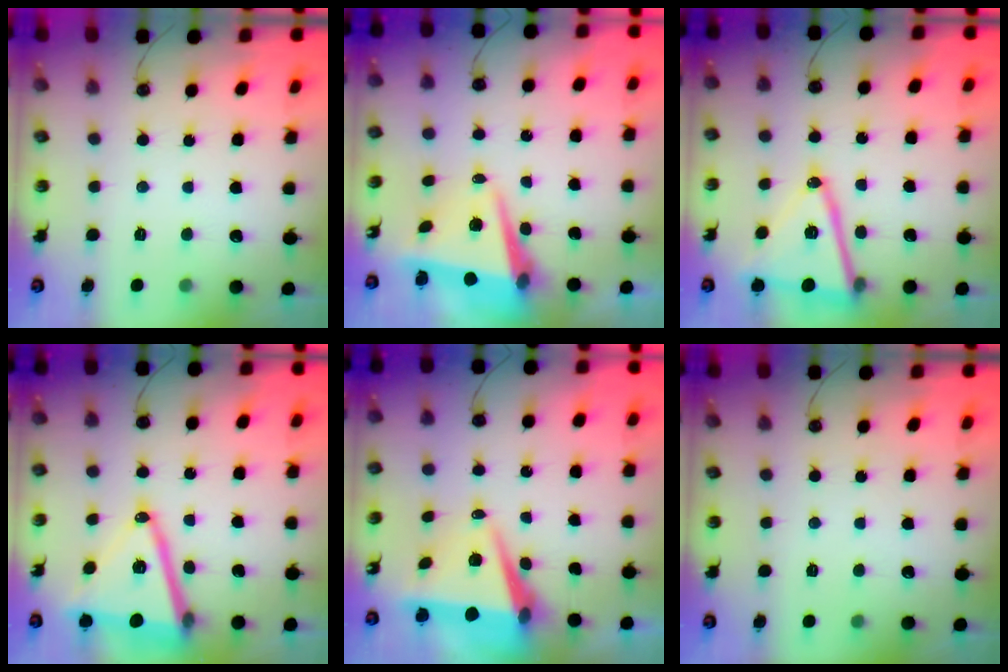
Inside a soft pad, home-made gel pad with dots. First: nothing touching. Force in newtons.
{"total": 7.1, "press": 6.8, "slide": 1.9}
{"total": 18.2, "press": 17.8, "slide": 3.6}
{"total": 18.5, "press": 18.1, "slide": 3.9}
{"total": 7.5, "press": 6.3, "slide": 4.2}
{"total": 0.0}